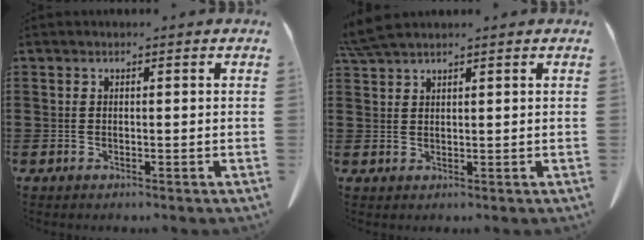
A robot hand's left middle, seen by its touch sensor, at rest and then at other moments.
{"total": 3.4, "force": [3.0, 0.2, 1.7], "torque": [-0.042, -0.001, 0.057]}